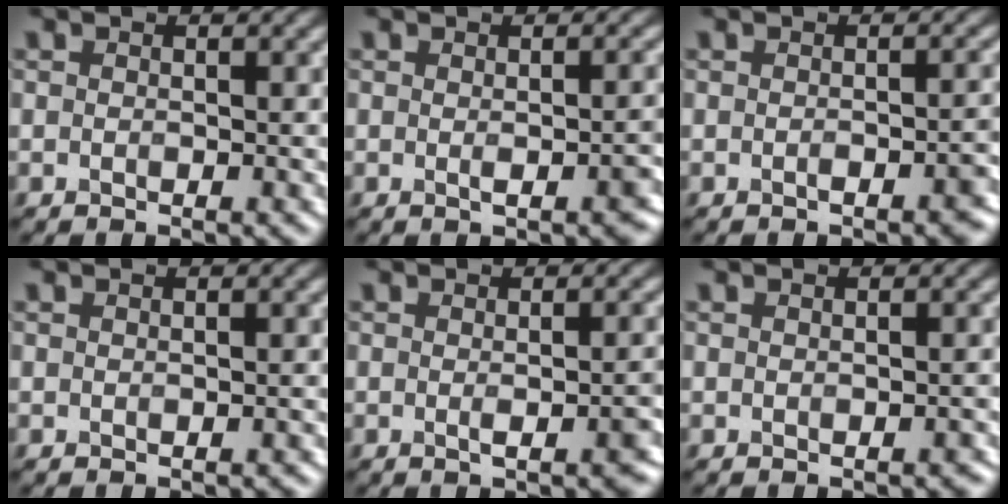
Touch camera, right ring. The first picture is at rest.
{"total": 2.6, "force": [-0.4, 0.7, 2.4], "torque": [-0.027, 0.002, -0.002]}
{"total": 2.2, "force": [-1.1, 0.6, 1.8], "torque": [-0.019, 0.006, -0.016]}
{"total": 0.0}
{"total": 3.0, "force": [-0.4, 0.8, 2.8], "torque": [-0.029, 0.004, -0.003]}
{"total": 0.6, "force": [-0.4, 0.2, 0.3], "torque": [-0.004, 0.002, -0.004]}